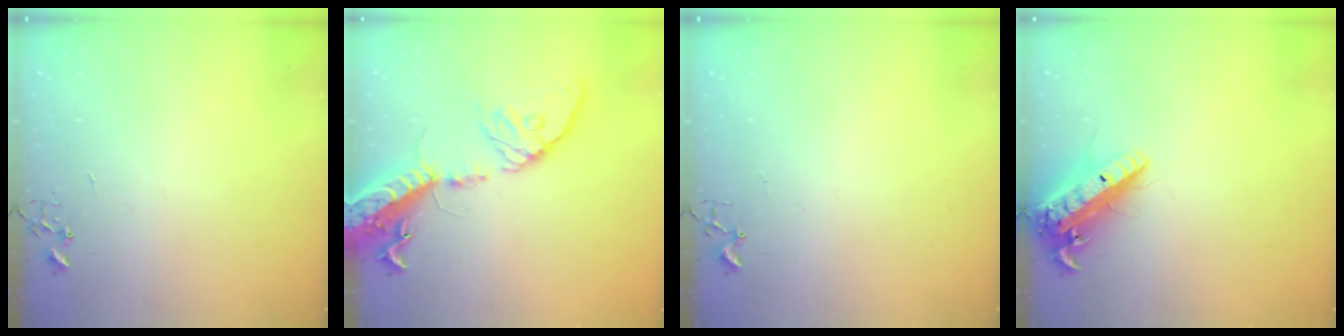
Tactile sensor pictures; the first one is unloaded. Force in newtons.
{"total": 20.9, "press": 20.4, "slide": 4.4}
{"total": 3.0, "press": 2.9, "slide": 0.4}
{"total": 17.1, "press": 16.8, "slide": 3.3}